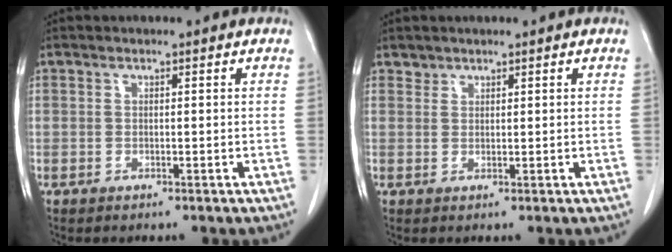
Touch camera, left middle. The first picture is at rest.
{"total": 0.9, "force": [0.8, 0.4, -0.2], "torque": [0.009, 0.000, 0.012]}